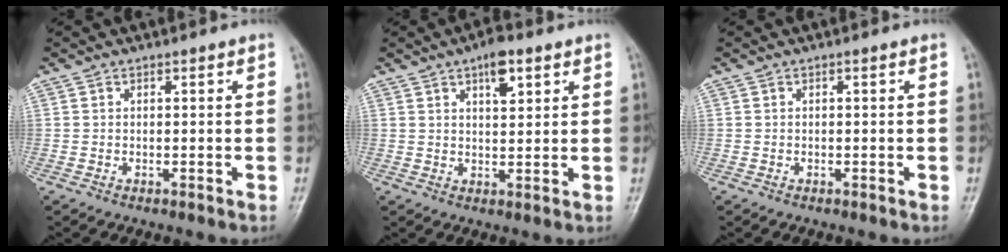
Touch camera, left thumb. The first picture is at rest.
{"total": 5.6, "force": [3.0, 2.4, 4.1], "torque": [-0.049, -0.013, 0.044]}
{"total": 0.0}